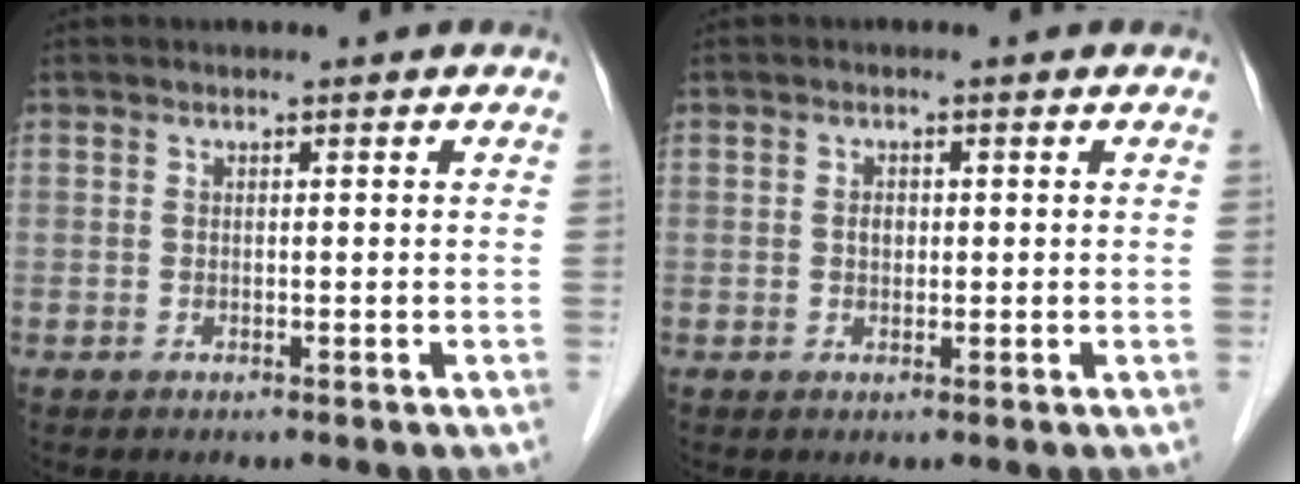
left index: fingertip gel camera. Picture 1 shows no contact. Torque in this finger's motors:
{"motor_torque": [0.71, 0.58, 0.03, 0.00]}